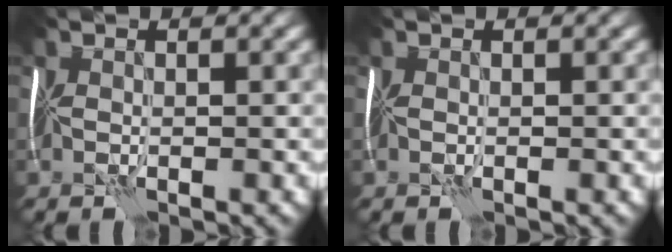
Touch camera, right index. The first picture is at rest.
{"total": 0.0}